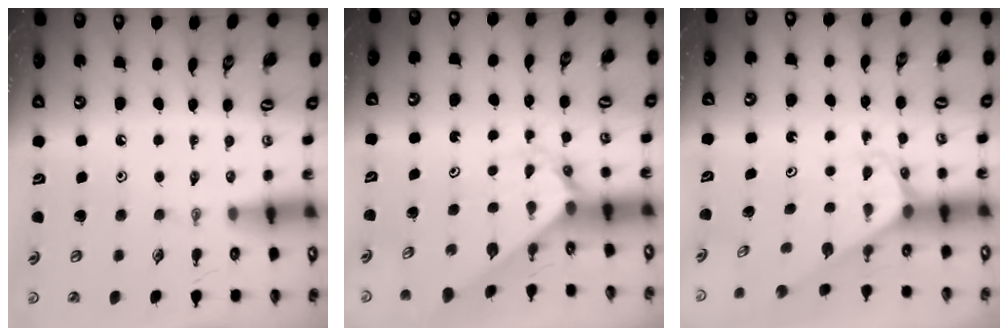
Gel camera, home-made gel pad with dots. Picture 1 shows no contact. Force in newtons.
{"total": 2.2, "press": 2.2, "slide": 0.2}
{"total": 2.4, "press": 2.4, "slide": 0.1}